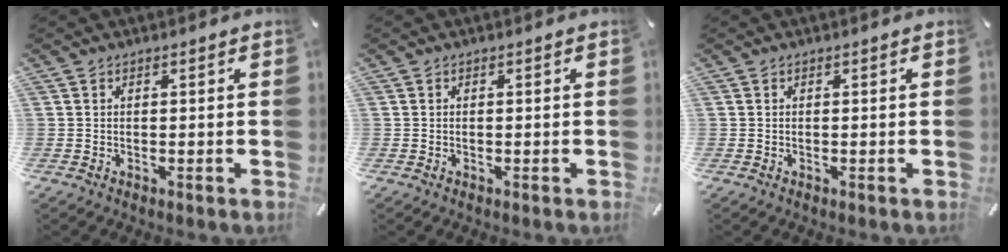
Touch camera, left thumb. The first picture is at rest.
{"total": 0.0}
{"total": 0.0}